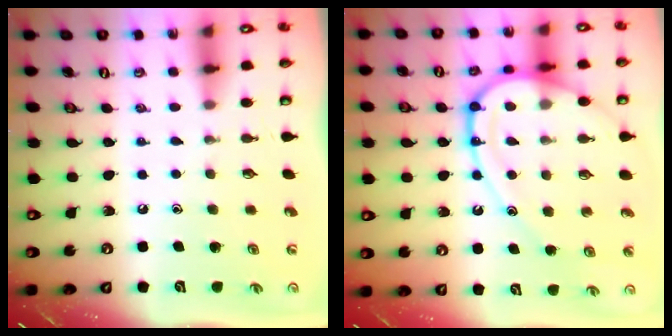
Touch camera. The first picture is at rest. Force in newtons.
{"total": 14.7, "press": 14.7, "slide": 1.4}